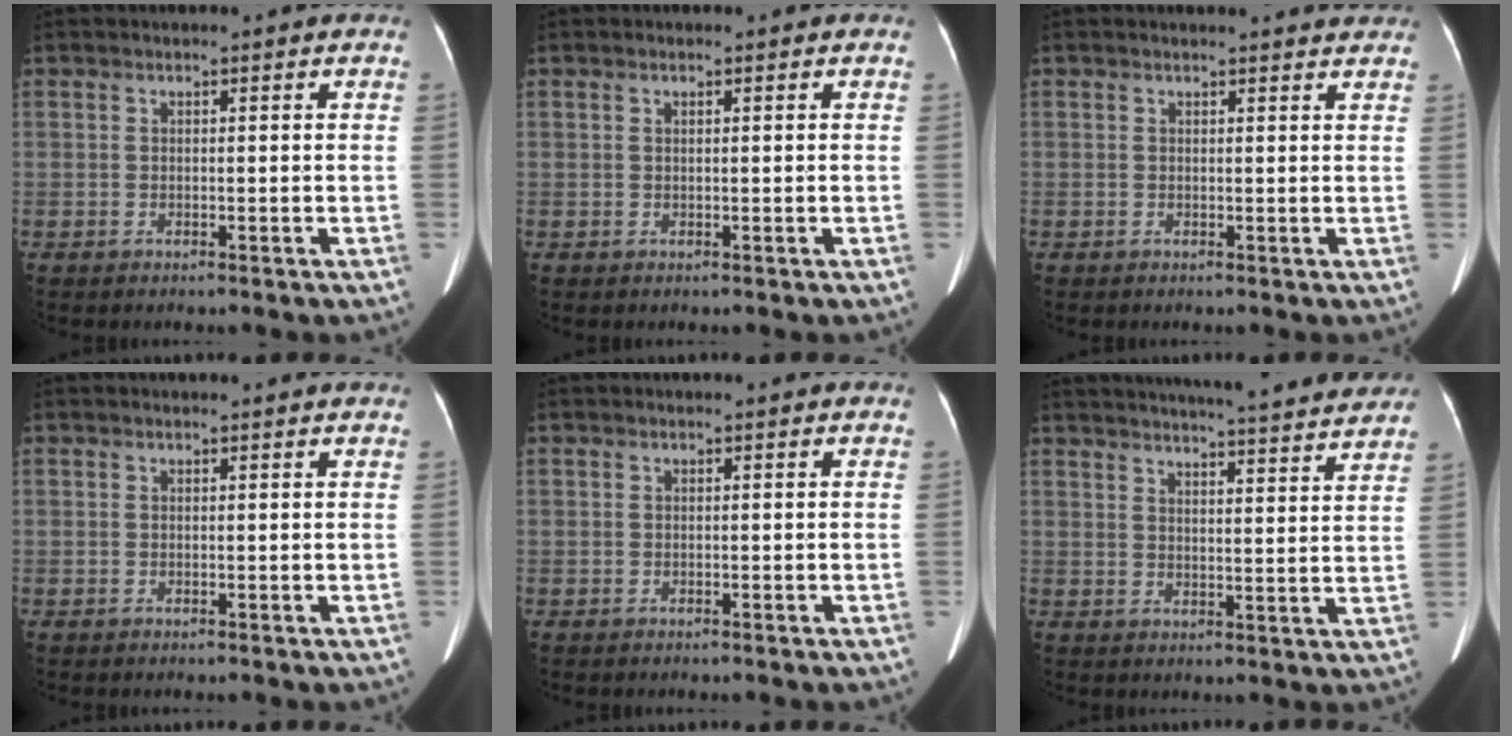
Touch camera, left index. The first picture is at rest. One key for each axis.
{"total": 0.0}
{"total": 6.0, "fx": 5.7, "fy": 1.4, "fz": 1.2, "tx": -0.002, "ty": 0.011, "tz": 0.044}
{"total": 1.5, "fx": 1.4, "fy": 0.1, "fz": 0.2, "tx": -0.011, "ty": 0.009, "tz": 0.011}
{"total": 0.0}
{"total": 22.0, "fx": 20.3, "fy": 1.7, "fz": 8.5, "tx": -0.121, "ty": -0.022, "tz": 0.249}